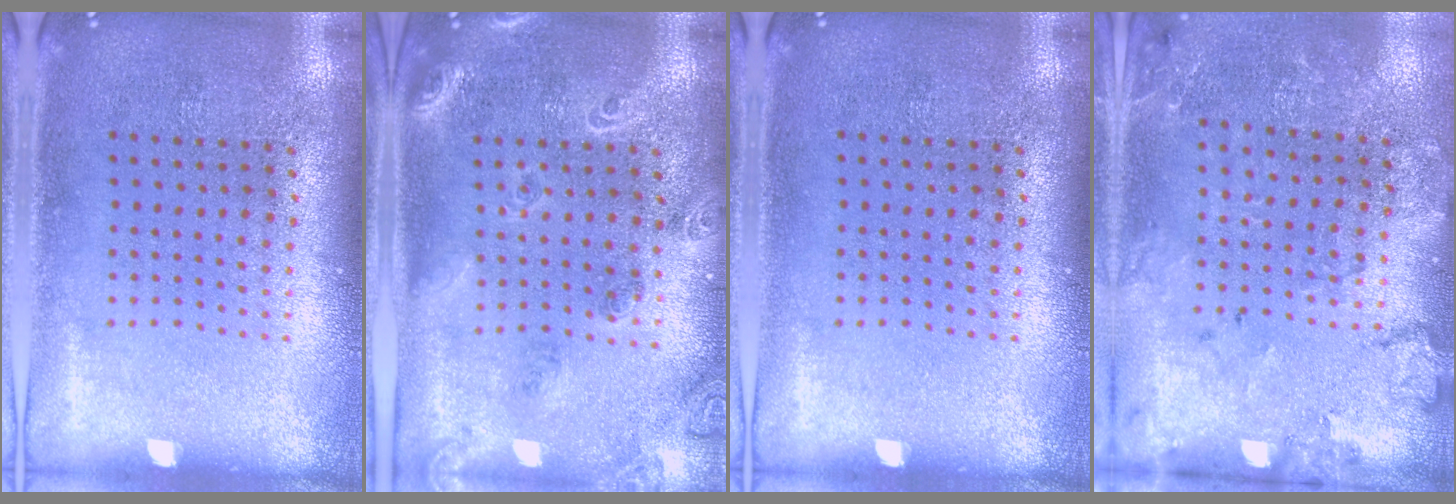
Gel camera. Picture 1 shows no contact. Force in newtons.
{"total": 1.8, "press": 1.7, "slide": 0.8}
{"total": 0.0}
{"total": 1.7, "press": 1.6, "slide": 0.5}